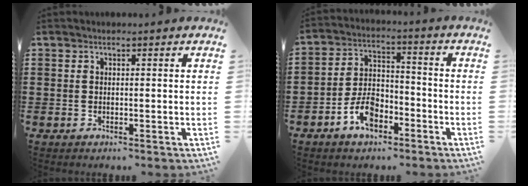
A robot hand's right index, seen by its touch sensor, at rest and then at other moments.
{"total": 7.0, "force": [-3.9, 4.0, 4.3], "torque": [-0.096, 0.012, -0.077]}